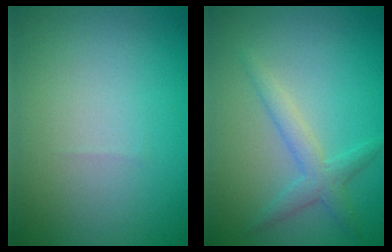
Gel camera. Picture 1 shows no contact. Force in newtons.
{"total": 2.4, "press": 2.4, "slide": 0.0}